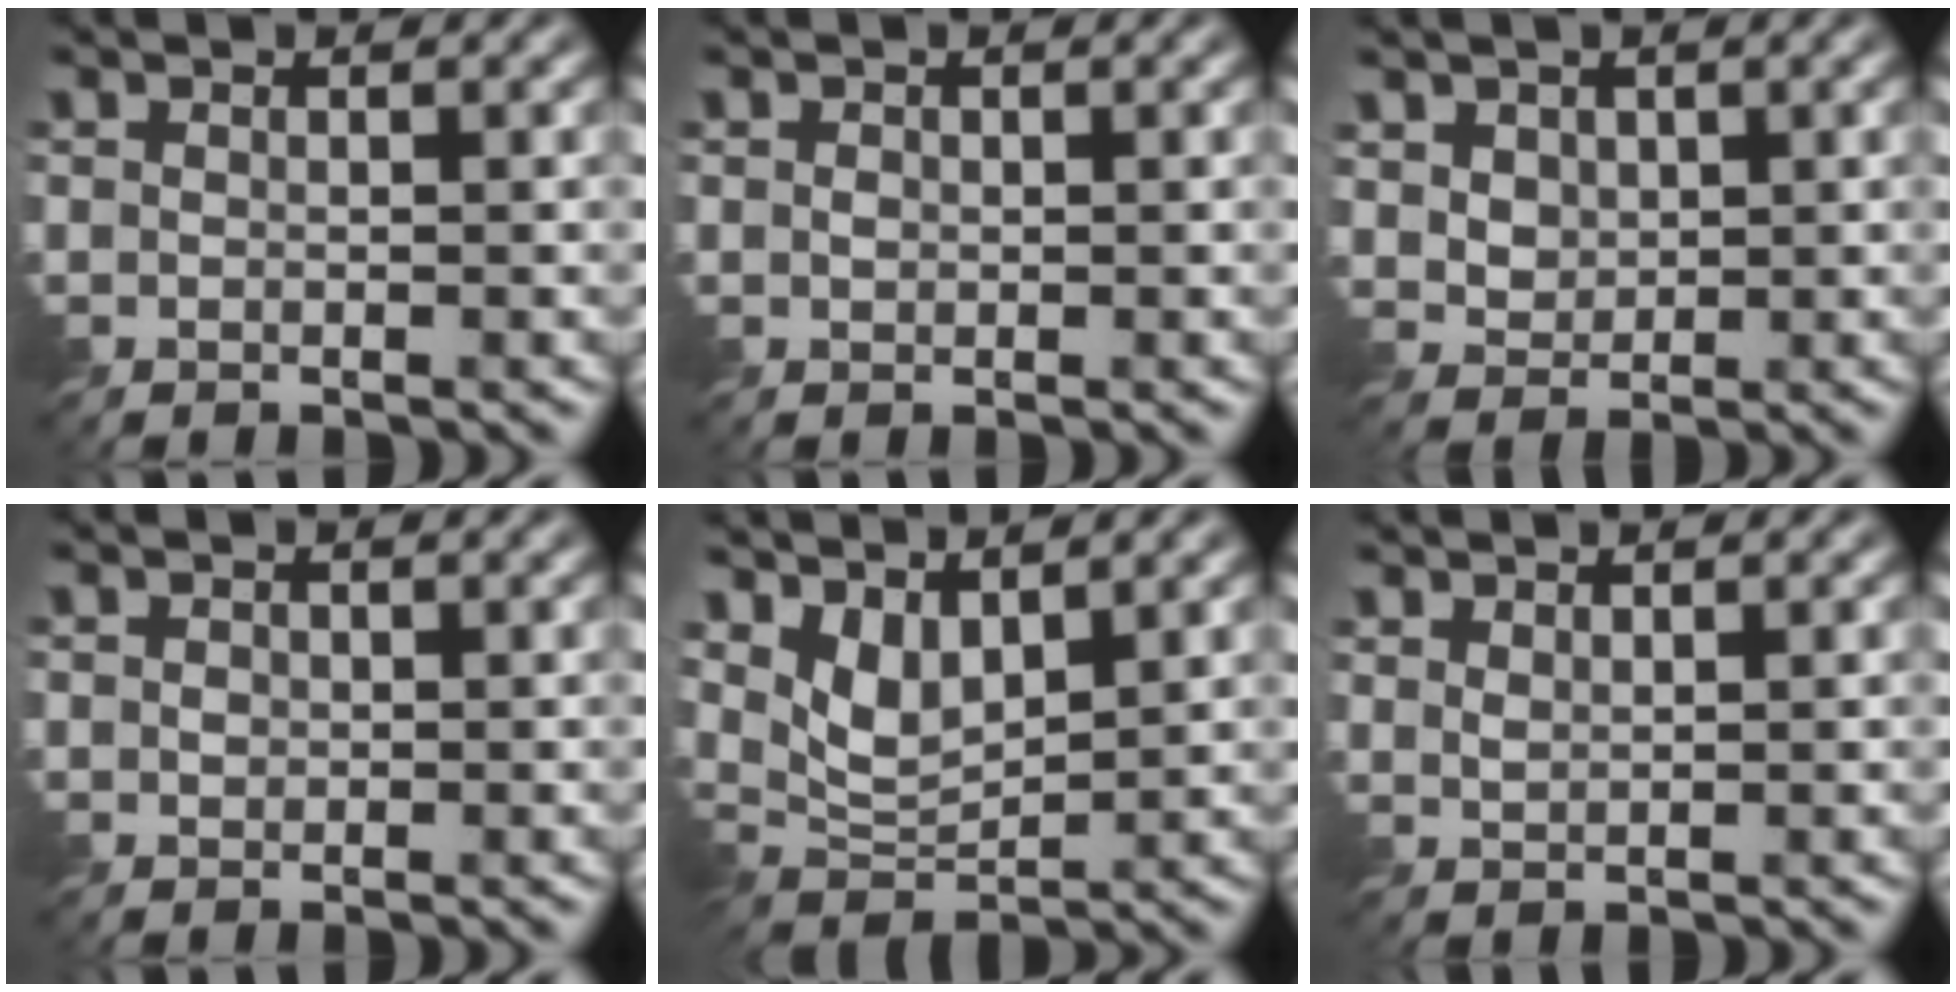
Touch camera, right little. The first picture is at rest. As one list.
[{"total": 0.5, "force": [0.0, 0.4, 0.3], "torque": [-0.009, -0.002, -0.001]}, {"total": 2.7, "force": [1.2, 2.0, 1.2], "torque": [-0.049, -0.003, 0.039]}, {"total": 0.8, "force": [0.0, 0.7, 0.3], "torque": [-0.007, -0.001, 0.000]}, {"total": 3.7, "force": [2.0, 1.7, 2.6], "torque": [-0.063, -0.012, 0.041]}, {"total": 1.0, "force": [0.9, 0.2, 0.4], "torque": [-0.015, 0.000, 0.020]}]